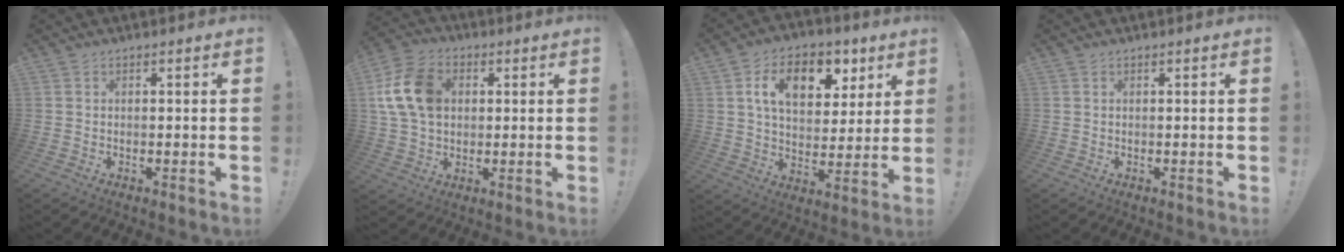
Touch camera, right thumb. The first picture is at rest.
{"total": 14.9, "force": [2.9, 11.0, 9.6], "torque": [-0.167, 0.006, 0.060]}
{"total": 15.0, "force": [6.4, 9.5, 9.6], "torque": [-0.136, -0.022, 0.111]}
{"total": 0.0}